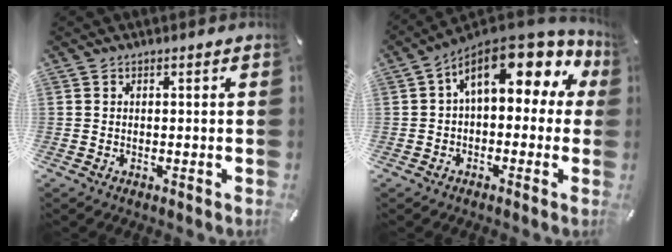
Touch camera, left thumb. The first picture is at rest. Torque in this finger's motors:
{"motor_torque": [2.12, 2.89, 1.56, -1.21, 0.10]}